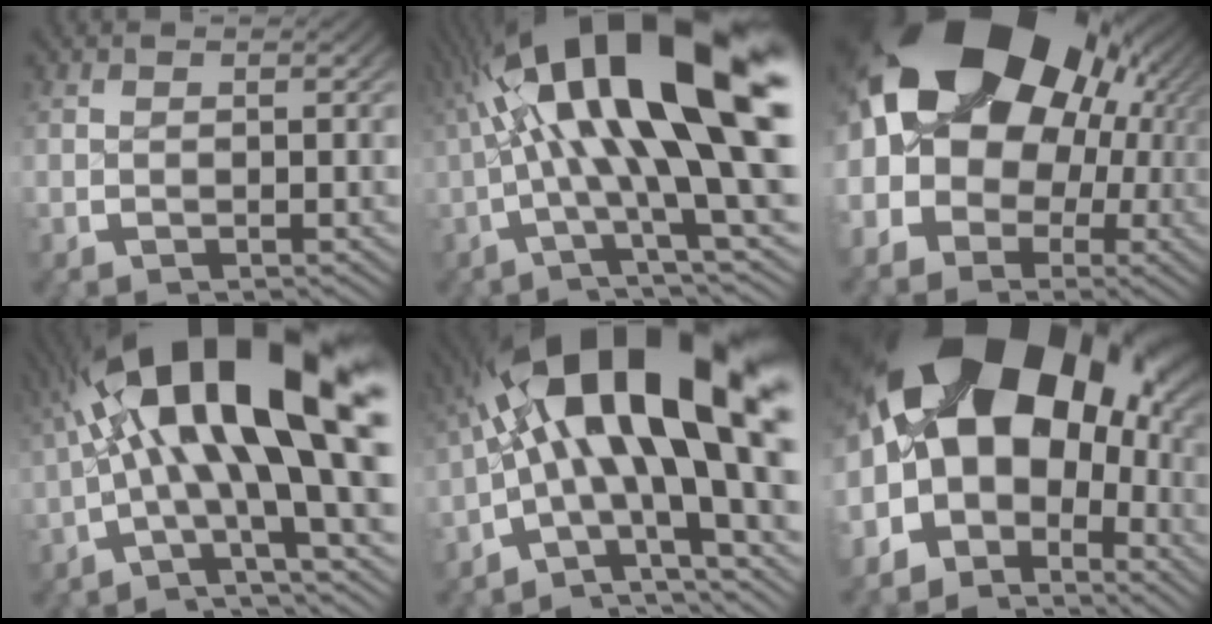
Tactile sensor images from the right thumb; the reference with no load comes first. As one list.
[{"total": 19.6, "force": [2.6, 8.9, 17.2], "torque": [-0.282, -0.003, 0.042]}, {"total": 20.9, "force": [3.5, 15.3, 13.8], "torque": [-0.267, 0.007, 0.040]}, {"total": 17.9, "force": [2.0, 8.7, 15.5], "torque": [-0.250, 0.002, 0.031]}, {"total": 19.8, "force": [1.1, 10.5, 16.8], "torque": [-0.289, -0.015, 0.022]}, {"total": 24.1, "force": [3.3, 16.1, 17.7], "torque": [-0.323, -0.007, 0.038]}]